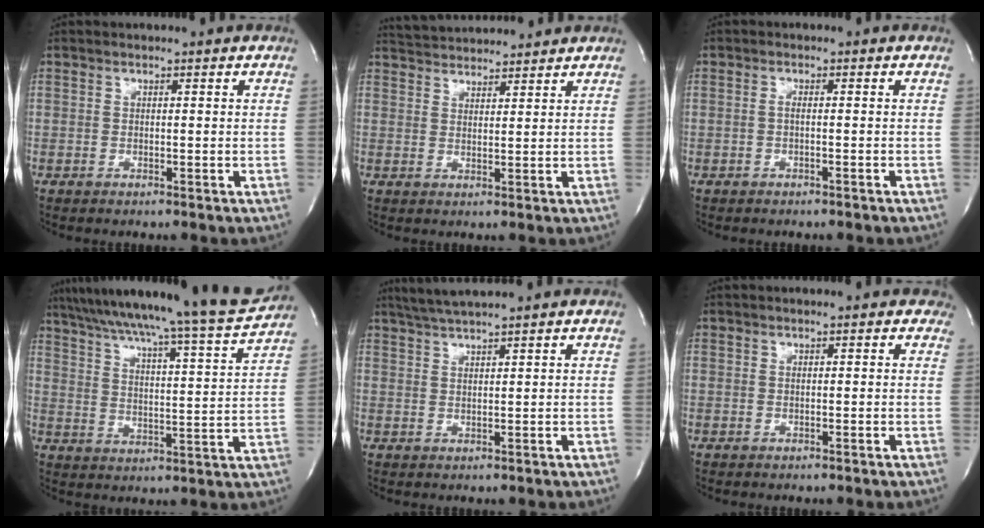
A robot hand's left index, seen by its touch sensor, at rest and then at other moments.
{"total": 7.6, "force": [7.4, 0.8, 1.4], "torque": [-0.031, 0.026, 0.116]}
{"total": 1.1, "force": [-0.6, 0.0, 0.9], "torque": [-0.019, 0.001, -0.008]}
{"total": 22.5, "force": [20.3, -0.7, 9.7], "torque": [-0.161, -0.037, 0.285]}
{"total": 4.6, "force": [3.9, -1.0, 2.2], "torque": [-0.043, 0.017, 0.076]}
{"total": 2.0, "force": [1.5, 0.7, 1.2], "torque": [-0.011, 0.007, 0.006]}